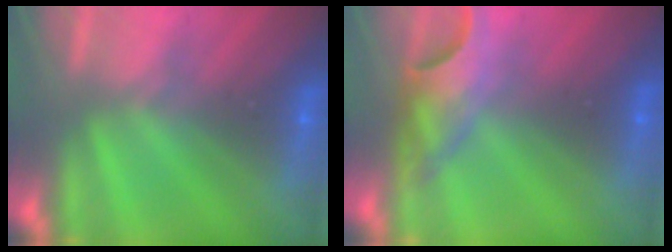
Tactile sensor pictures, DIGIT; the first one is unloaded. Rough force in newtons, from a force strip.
{"total": 4.6}